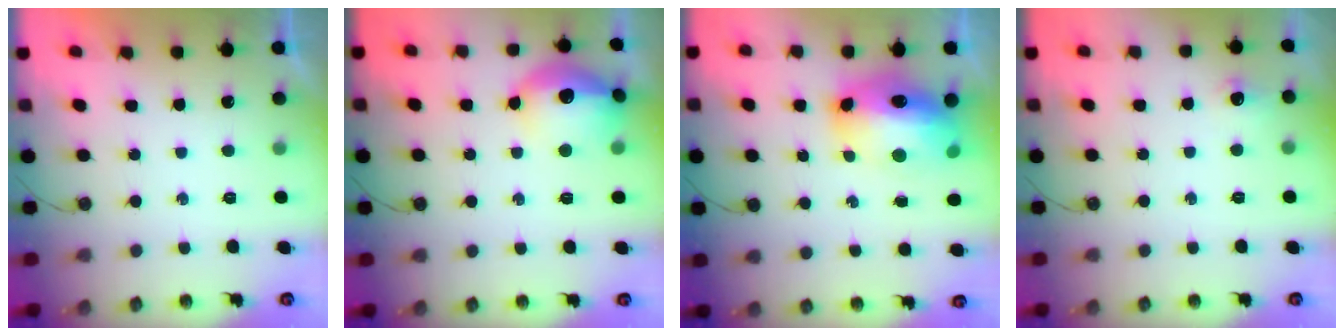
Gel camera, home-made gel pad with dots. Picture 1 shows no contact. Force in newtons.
{"total": 16.3, "press": 16.3, "slide": 1.1}
{"total": 16.4, "press": 16.3, "slide": 1.6}
{"total": 5.4, "press": 5.3, "slide": 1.1}